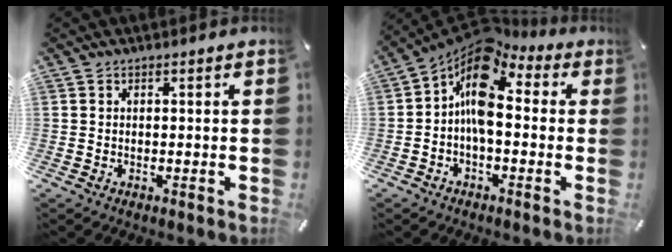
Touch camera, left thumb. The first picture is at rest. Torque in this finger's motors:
{"motor_torque": [1.81, 3.20, 1.12, 0.47, 0.22]}